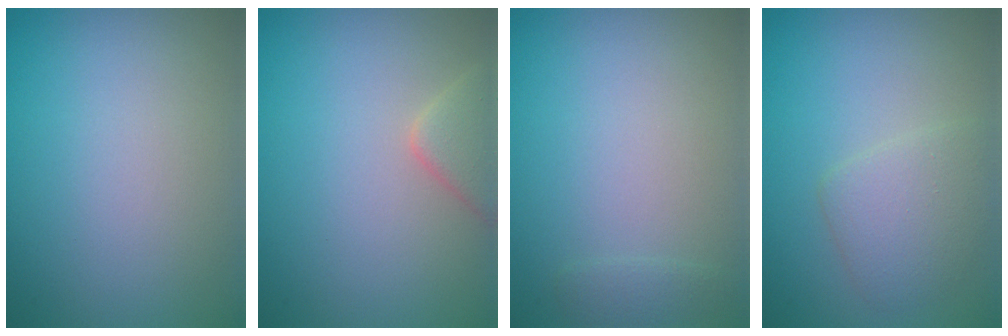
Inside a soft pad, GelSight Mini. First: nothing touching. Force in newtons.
{"total": 2.5, "press": 2.5, "slide": 0.2}
{"total": 0.8, "press": 0.8, "slide": 0.1}
{"total": 2.9, "press": 2.9, "slide": 0.2}